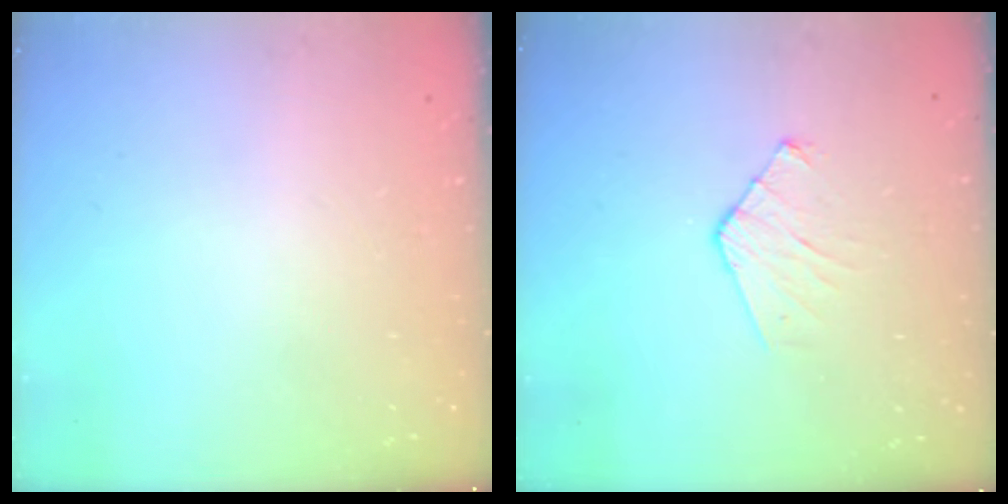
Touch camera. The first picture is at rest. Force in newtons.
{"total": 5.5, "press": 5.5, "slide": 0.5}